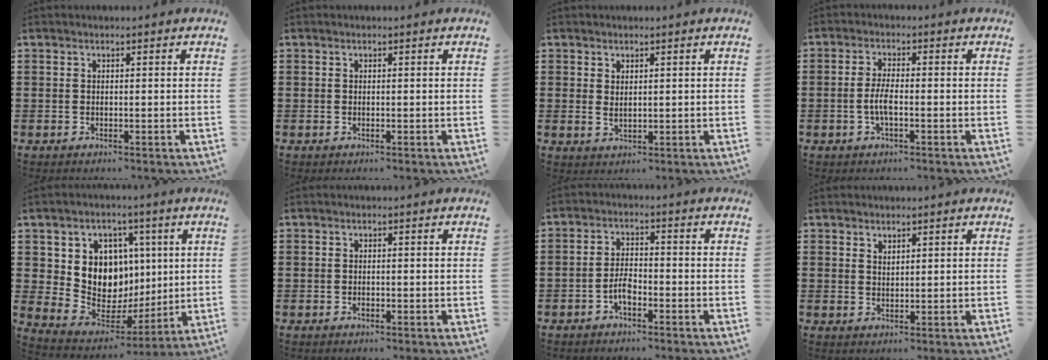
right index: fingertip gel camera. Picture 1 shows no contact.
{"total": 0.0}
{"total": 1.4, "force": [1.0, 0.7, 0.7], "torque": [-0.015, 0.004, 0.017]}
{"total": 3.5, "force": [-0.8, 0.9, 3.3], "torque": [-0.081, -0.005, -0.023]}
{"total": 9.6, "force": [2.7, 8.7, 3.0], "torque": [-0.076, -0.029, 0.058]}
{"total": 0.6, "force": [-0.3, 0.3, 0.3], "torque": [-0.008, -0.002, -0.006]}
{"total": 3.3, "force": [-1.7, 1.5, 2.4], "torque": [-0.059, 0.002, -0.038]}
{"total": 1.3, "force": [1.2, 0.4, 0.1], "torque": [-0.004, 0.001, 0.024]}